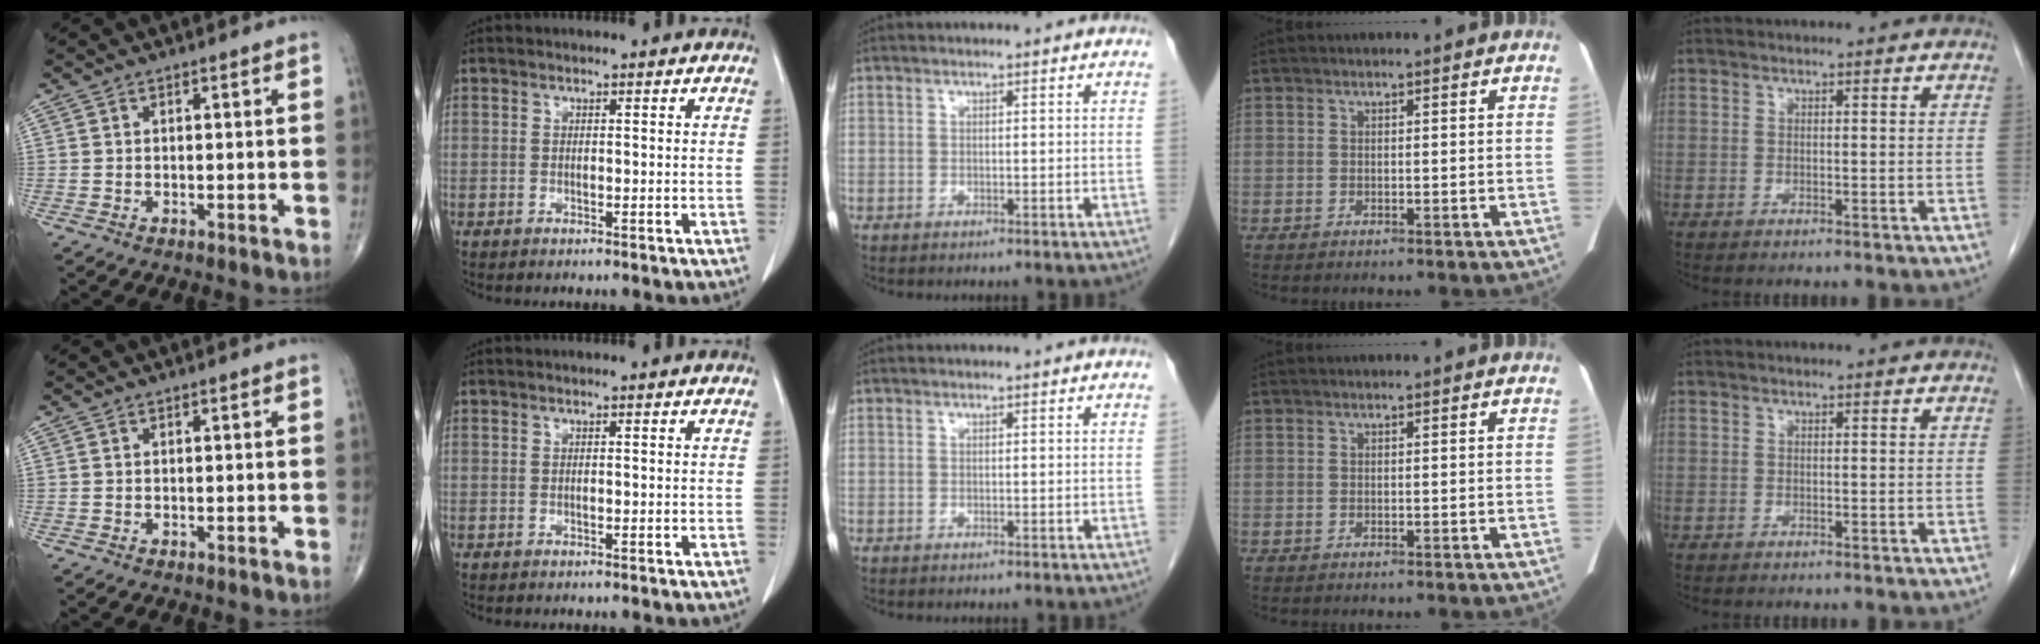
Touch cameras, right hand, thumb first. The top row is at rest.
{}